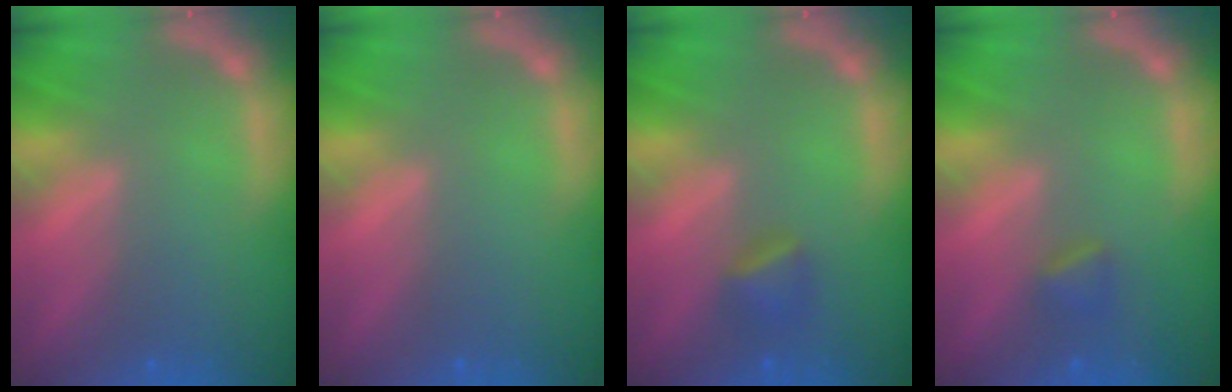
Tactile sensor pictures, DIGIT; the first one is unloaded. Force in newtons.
{"total": 0.0}
{"total": 1.9}
{"total": 1.4}